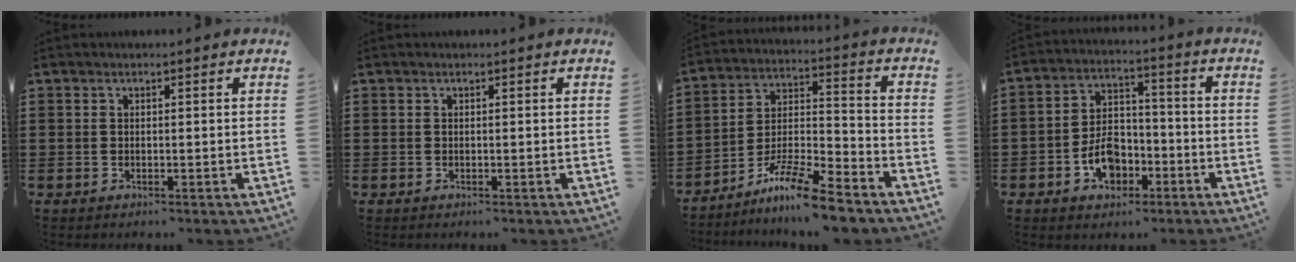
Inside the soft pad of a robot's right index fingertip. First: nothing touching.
{"total": 0.0}
{"total": 10.3, "force": [-8.8, 0.8, 5.3], "torque": [-0.100, 0.016, -0.173]}
{"total": 6.9, "force": [-3.1, 4.8, 3.9], "torque": [-0.070, 0.009, -0.058]}